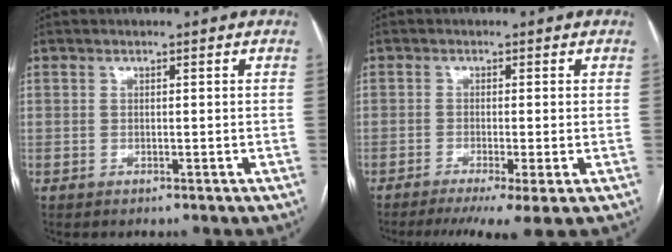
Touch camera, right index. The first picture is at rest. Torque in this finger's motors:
{"motor_torque": [0.90, -0.62, 0.27, 0.05]}